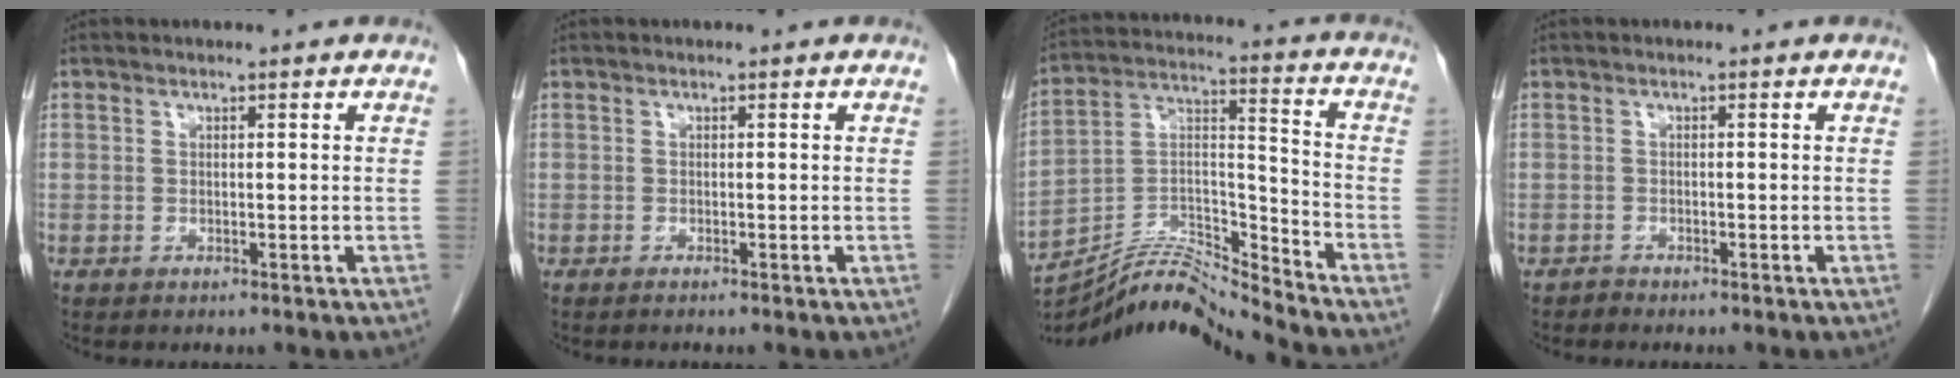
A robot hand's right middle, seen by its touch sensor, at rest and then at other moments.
{"total": 0.0}
{"total": 13.8, "force": [-13.4, -1.2, 3.3], "torque": [-0.053, 0.042, -0.246]}
{"total": 0.5, "force": [-0.5, 0.1, -0.2], "torque": [0.003, -0.001, -0.011]}